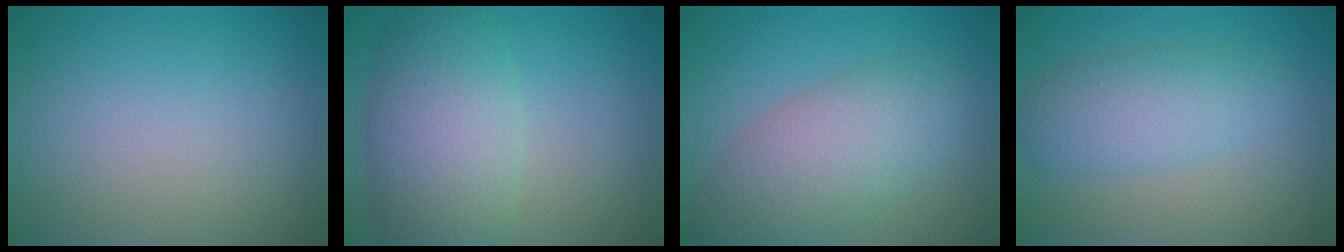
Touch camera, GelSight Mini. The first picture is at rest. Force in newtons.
{"total": 6.9, "press": 6.9, "slide": 0.2}
{"total": 6.0, "press": 6.0, "slide": 0.2}
{"total": 4.0, "press": 4.0, "slide": 0.1}